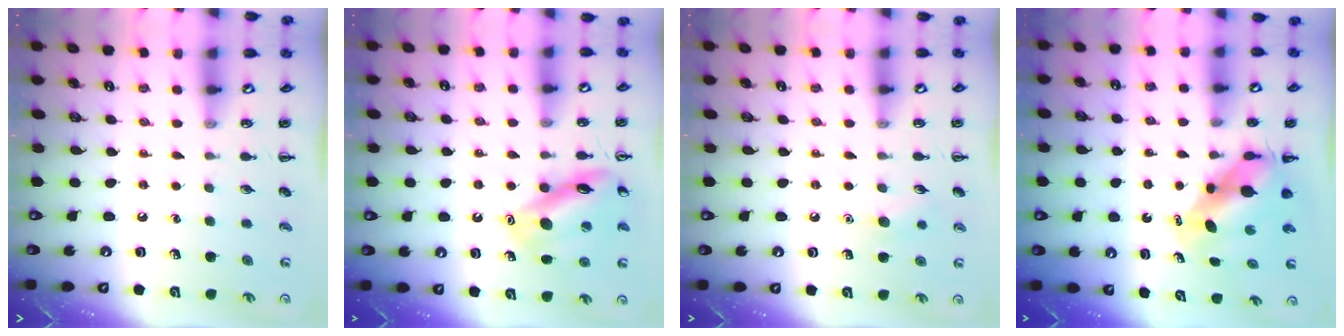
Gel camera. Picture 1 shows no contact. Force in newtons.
{"total": 14.9, "press": 14.8, "slide": 1.4}
{"total": 6.0, "press": 5.8, "slide": 1.5}
{"total": 6.8, "press": 6.6, "slide": 1.5}